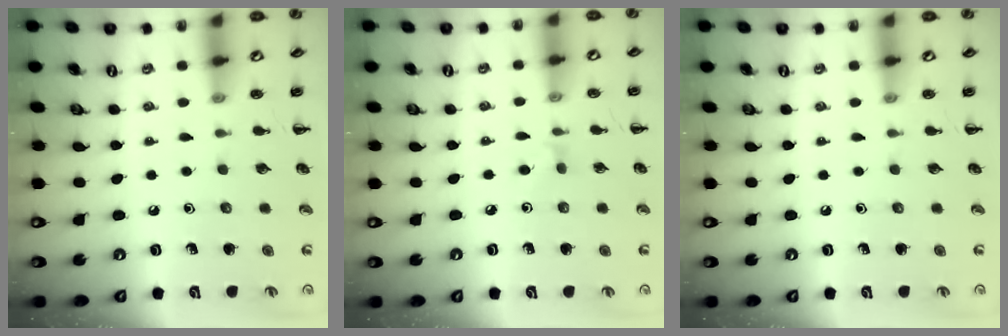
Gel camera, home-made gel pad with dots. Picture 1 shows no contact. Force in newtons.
{"total": 3.8, "press": 3.6, "slide": 1.2}
{"total": 0.0}